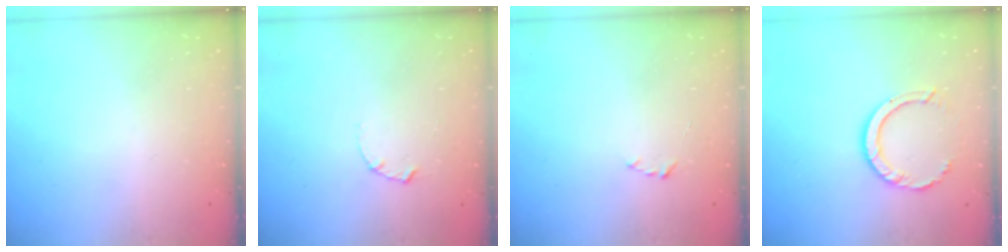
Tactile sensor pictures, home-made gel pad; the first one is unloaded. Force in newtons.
{"total": 1.7, "press": 1.6, "slide": 0.3}
{"total": 2.2, "press": 2.1, "slide": 0.3}
{"total": 8.3, "press": 8.2, "slide": 0.6}